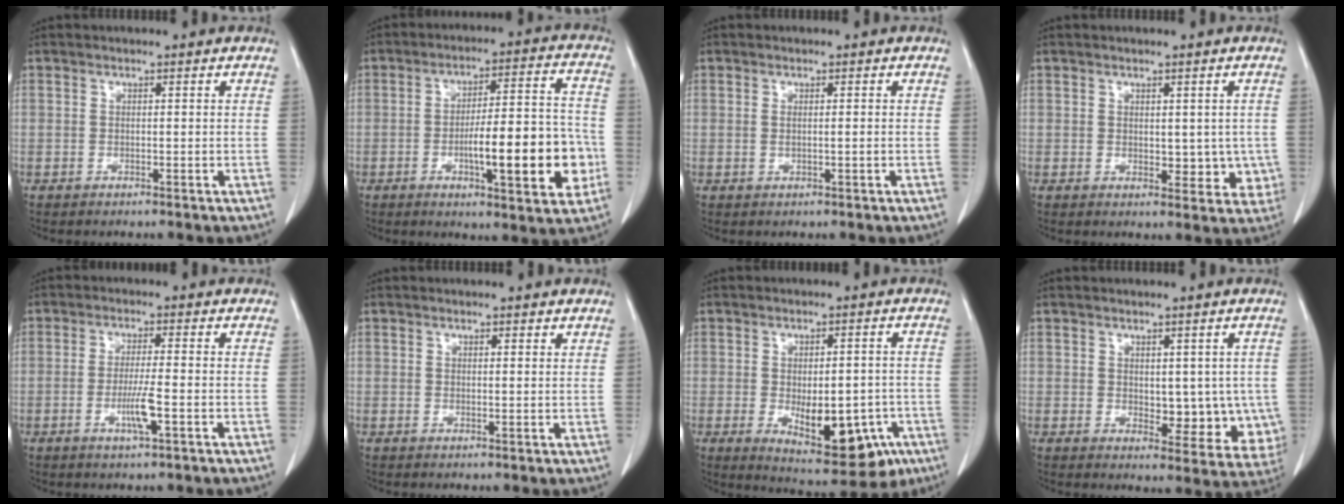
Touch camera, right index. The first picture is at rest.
{"total": 15.2, "force": [-3.9, 3.2, 14.3], "torque": [-0.210, 0.015, -0.055]}
{"total": 1.2, "force": [-0.1, 0.0, 1.2], "torque": [-0.027, -0.003, 0.001]}
{"total": 5.0, "force": [0.0, 3.1, 4.0], "torque": [-0.028, -0.004, 0.005]}
{"total": 4.8, "force": [-1.6, 0.0, 4.6], "torque": [-0.087, -0.009, -0.029]}
{"total": 1.6, "force": [1.3, 0.3, 0.8], "torque": [-0.013, -0.003, 0.019]}
{"total": 12.8, "force": [-4.6, 5.8, 10.4], "torque": [-0.133, 0.000, -0.049]}
{"total": 8.6, "force": [0.1, 4.8, 7.1], "torque": [-0.073, -0.008, 0.014]}